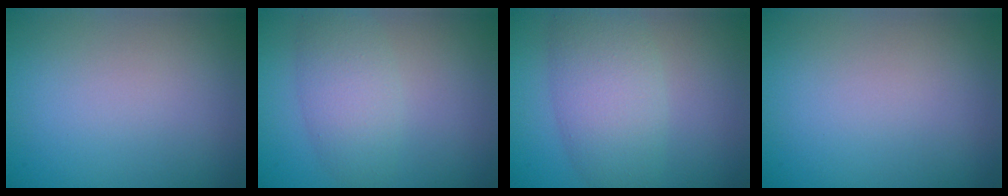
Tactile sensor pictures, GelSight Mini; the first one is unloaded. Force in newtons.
{"total": 4.0, "press": 4.0, "slide": 0.1}
{"total": 6.1, "press": 6.0, "slide": 0.2}
{"total": 0.0}